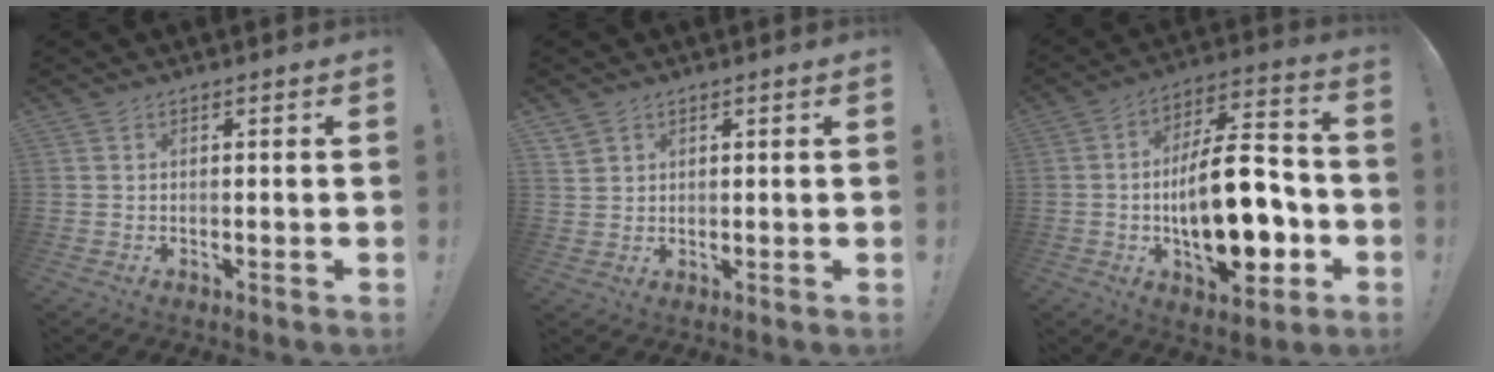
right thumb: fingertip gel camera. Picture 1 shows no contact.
{"total": 2.8, "force": [2.1, 1.8, 0.7], "torque": [-0.010, -0.010, 0.039]}
{"total": 23.2, "force": [-4.5, 10.3, 20.3], "torque": [-0.337, 0.022, -0.072]}